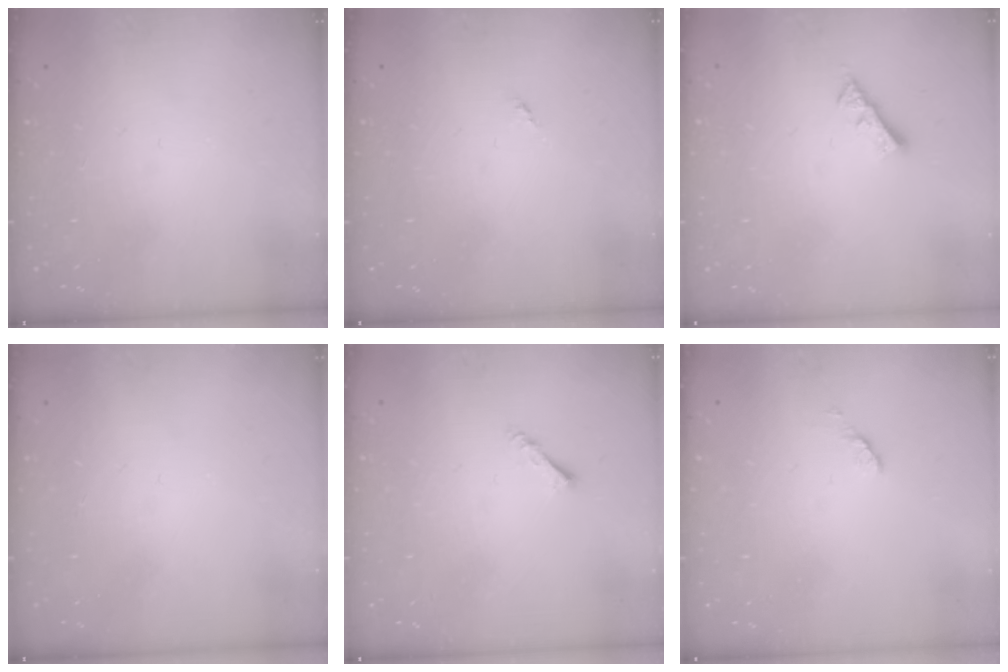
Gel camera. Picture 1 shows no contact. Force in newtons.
{"total": 0.0}
{"total": 5.5, "press": 5.4, "slide": 0.4}
{"total": 0.0}
{"total": 1.8, "press": 1.8, "slide": 0.1}
{"total": 2.8, "press": 2.7, "slide": 0.4}